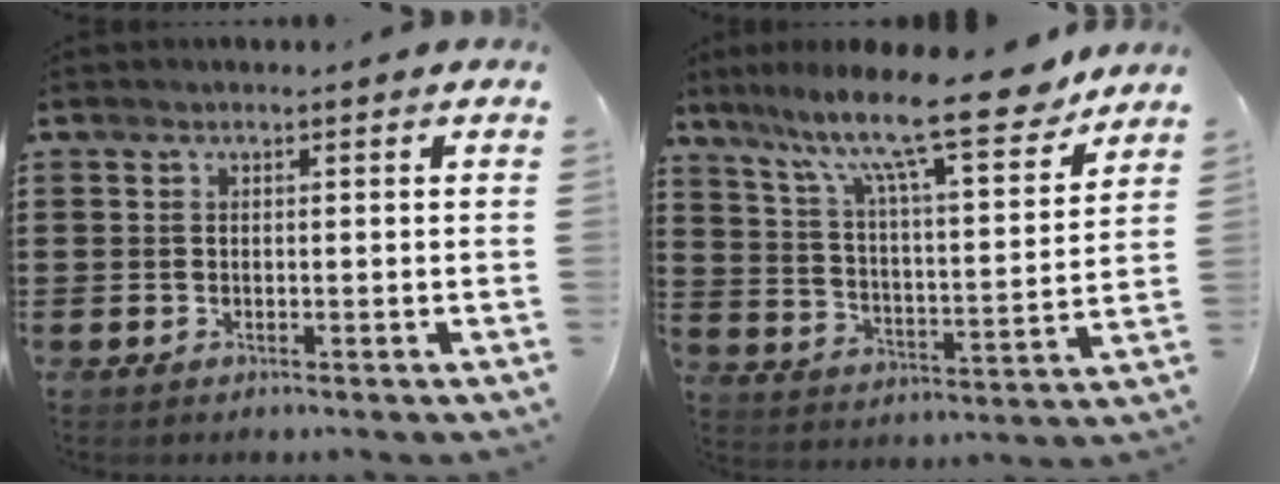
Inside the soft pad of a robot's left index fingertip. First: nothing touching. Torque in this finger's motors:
{"motor_torque": [1.07, -1.07, 1.05, 0.21]}